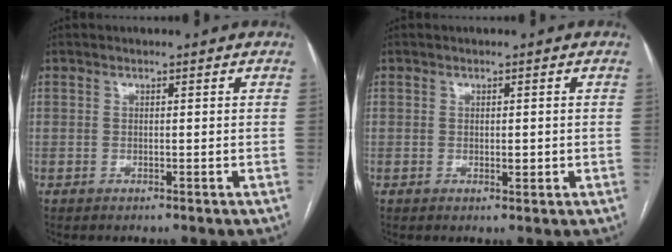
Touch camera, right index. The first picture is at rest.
{"total": 1.3, "force": [-0.1, 0.6, 1.1], "torque": [-0.016, 0.000, 0.004]}